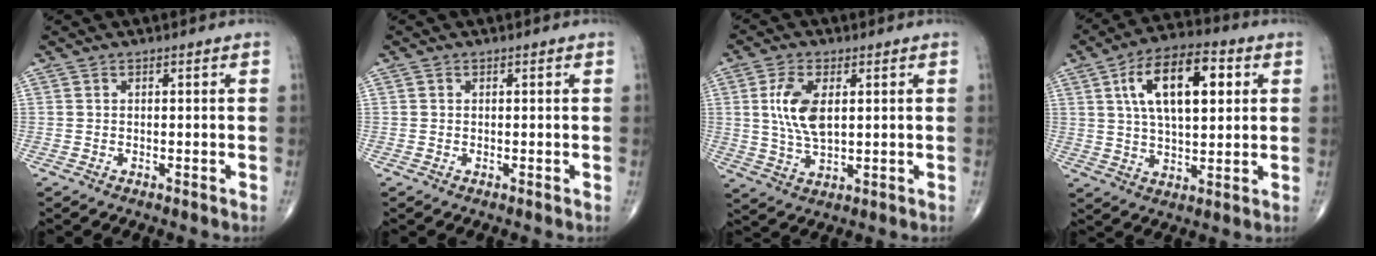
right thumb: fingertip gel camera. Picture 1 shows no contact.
{"total": 0.0}
{"total": 9.0, "force": [1.8, 4.5, 7.5], "torque": [-0.152, -0.009, 0.039]}
{"total": 15.7, "force": [4.6, 7.3, 13.1], "torque": [-0.198, 0.002, 0.074]}